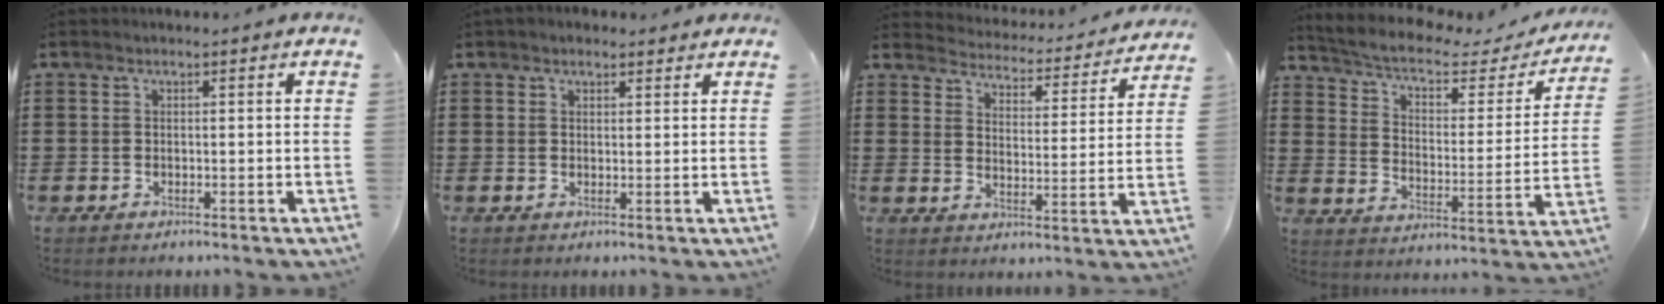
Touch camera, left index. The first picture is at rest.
{"total": 1.9, "force": [1.6, 0.8, 0.5], "torque": [-0.012, 0.006, 0.032]}
{"total": 3.6, "force": [3.6, -0.1, -0.1], "torque": [-0.024, -0.036, 0.056]}
{"total": 5.0, "force": [3.7, 1.4, 3.0], "torque": [-0.078, -0.026, 0.058]}